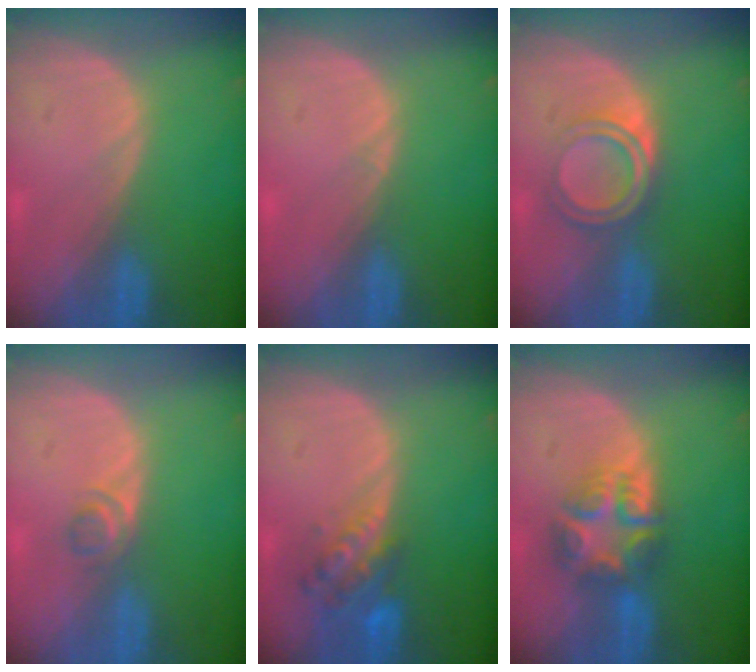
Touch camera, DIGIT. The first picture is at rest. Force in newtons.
{"total": 0.5, "press": 0.4, "slide": 0.4}
{"total": 4.7, "press": 4.6, "slide": 0.9}
{"total": 2.2, "press": 2.0, "slide": 0.9}
{"total": 5.9, "press": 5.3, "slide": 2.6}
{"total": 7.6, "press": 6.7, "slide": 3.7}